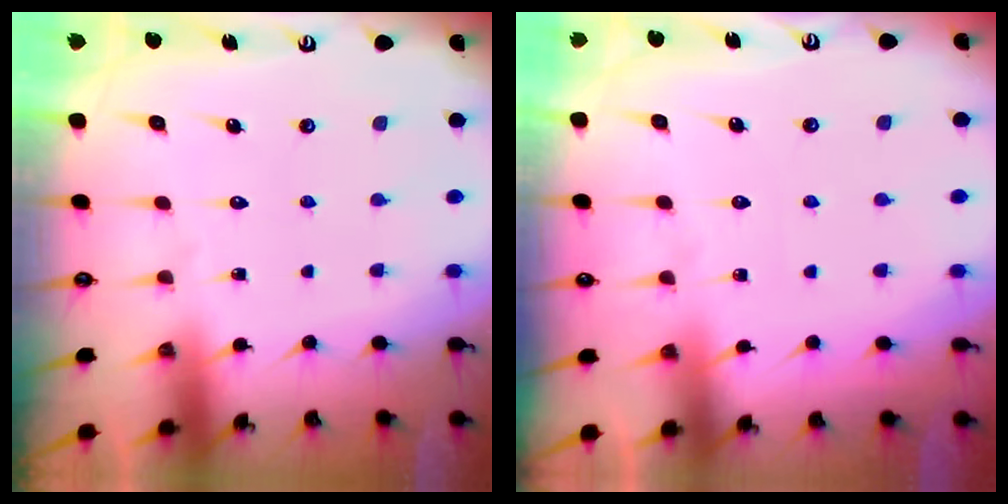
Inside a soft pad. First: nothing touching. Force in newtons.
{"total": 1.7, "press": 1.7, "slide": 0.4}